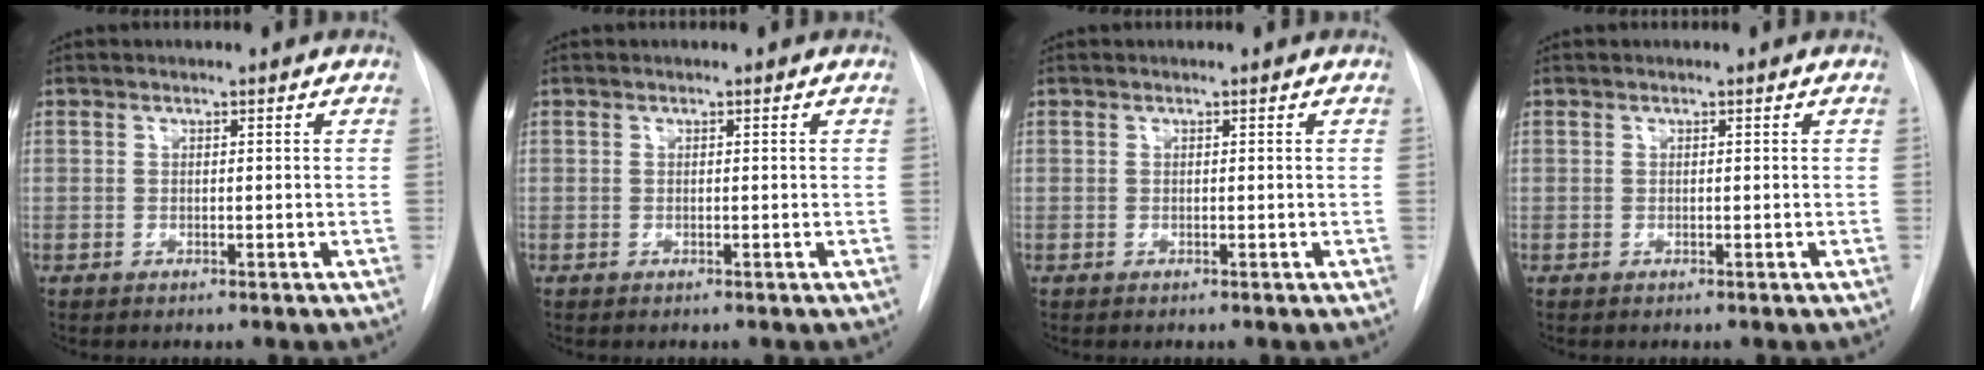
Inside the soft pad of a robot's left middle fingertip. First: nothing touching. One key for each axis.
{"total": 0.0}
{"total": 0.0}
{"total": 0.0}